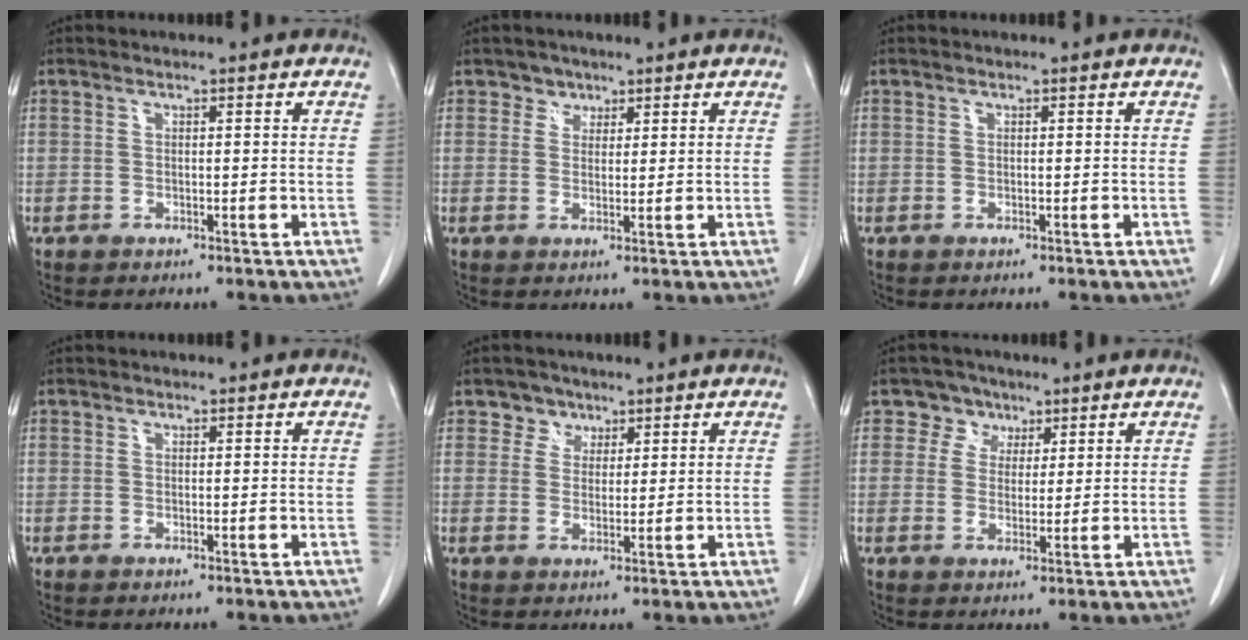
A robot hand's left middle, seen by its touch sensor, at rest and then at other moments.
{"total": 2.1, "force": [1.3, 1.6, -0.1], "torque": [0.009, 0.000, 0.016]}
{"total": 0.0}
{"total": 0.0}
{"total": 3.1, "force": [1.9, 2.4, -0.1], "torque": [0.009, 0.003, 0.027]}
{"total": 3.9, "force": [2.1, 3.3, 0.2], "torque": [-0.001, 0.007, 0.033]}